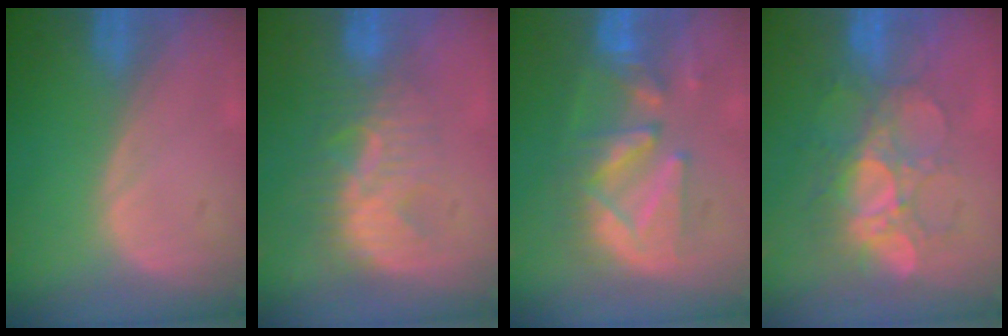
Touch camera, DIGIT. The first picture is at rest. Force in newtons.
{"total": 7.7, "press": 7.2, "slide": 2.6}
{"total": 9.2, "press": 9.2, "slide": 0.3}
{"total": 9.2, "press": 8.5, "slide": 3.5}